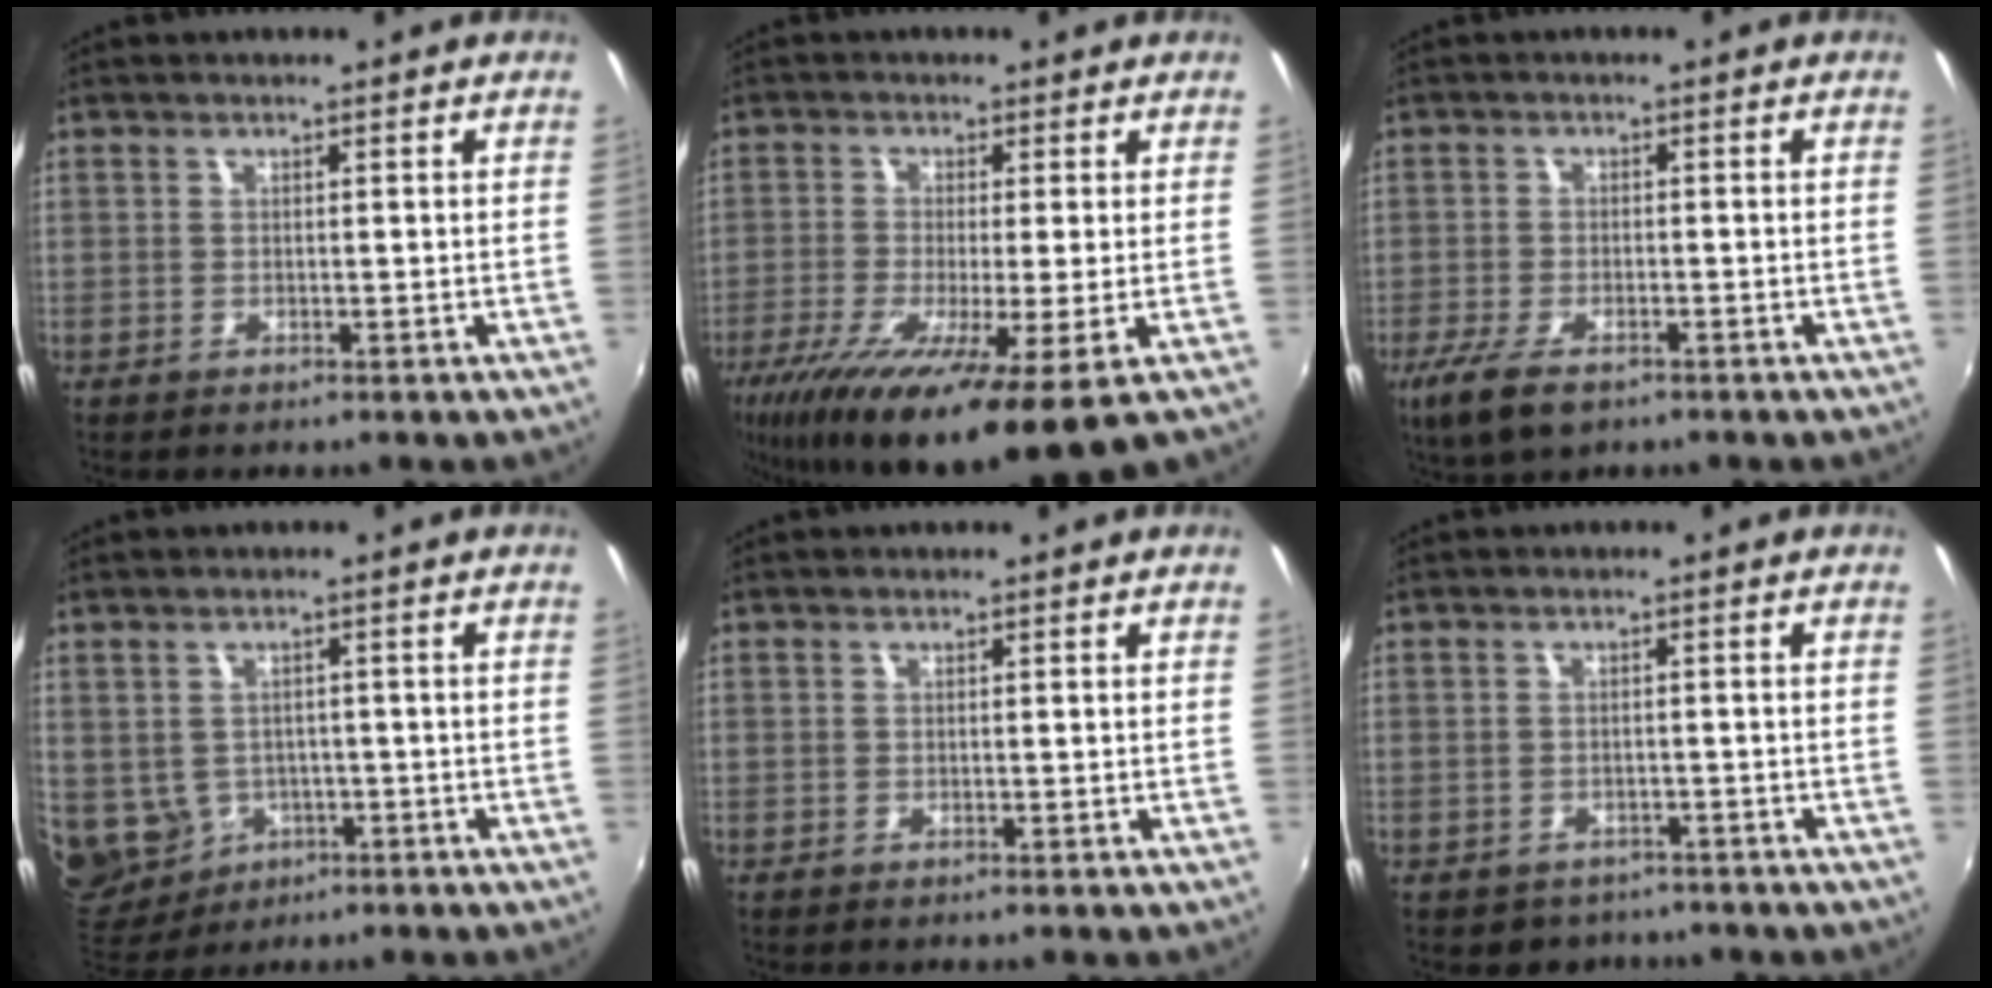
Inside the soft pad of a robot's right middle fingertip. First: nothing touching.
{"total": 15.0, "force": [-7.8, 1.0, 12.8], "torque": [-0.255, -0.061, -0.135]}
{"total": 6.3, "force": [-4.0, 2.5, 4.1], "torque": [-0.104, -0.022, -0.075]}
{"total": 10.9, "force": [-2.2, 9.6, 4.7], "torque": [-0.132, -0.012, -0.009]}
{"total": 0.0}
{"total": 3.6, "force": [-2.7, 2.4, 0.5], "torque": [-0.017, -0.006, -0.037]}